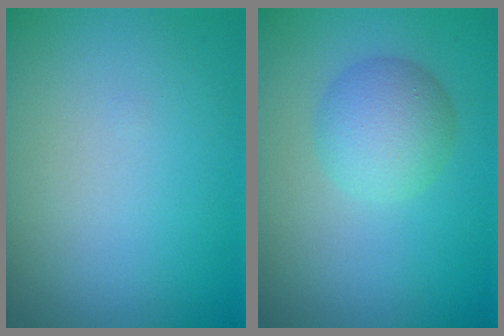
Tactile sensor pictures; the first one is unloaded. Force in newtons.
{"total": 4.4, "press": 4.4, "slide": 0.1}